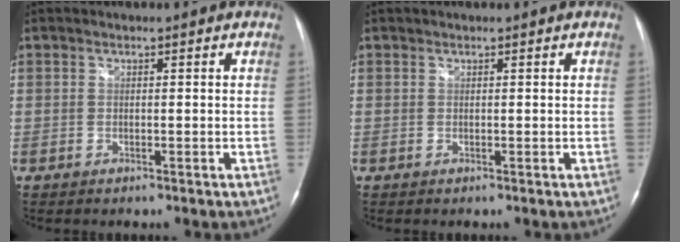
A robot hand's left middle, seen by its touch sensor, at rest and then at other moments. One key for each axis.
{"total": 0.0}